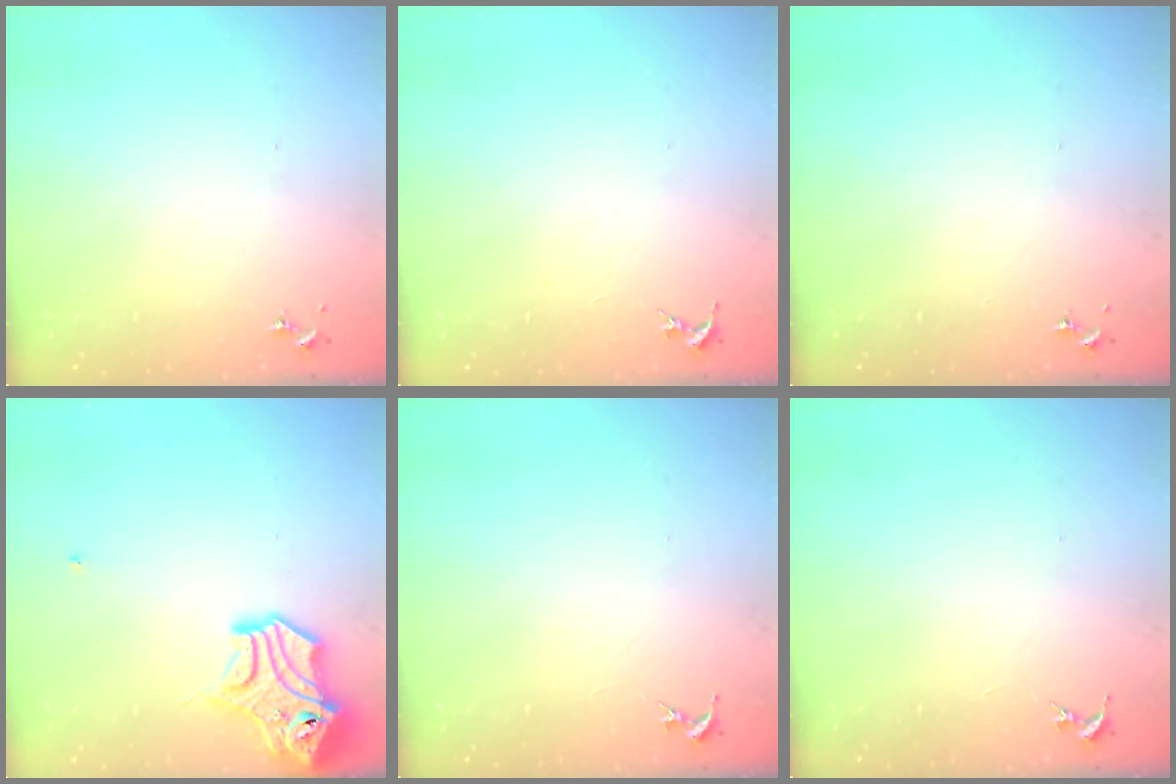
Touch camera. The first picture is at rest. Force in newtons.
{"total": 0.0}
{"total": 0.0}
{"total": 14.1, "press": 14.0, "slide": 1.9}
{"total": 0.0}
{"total": 0.0}